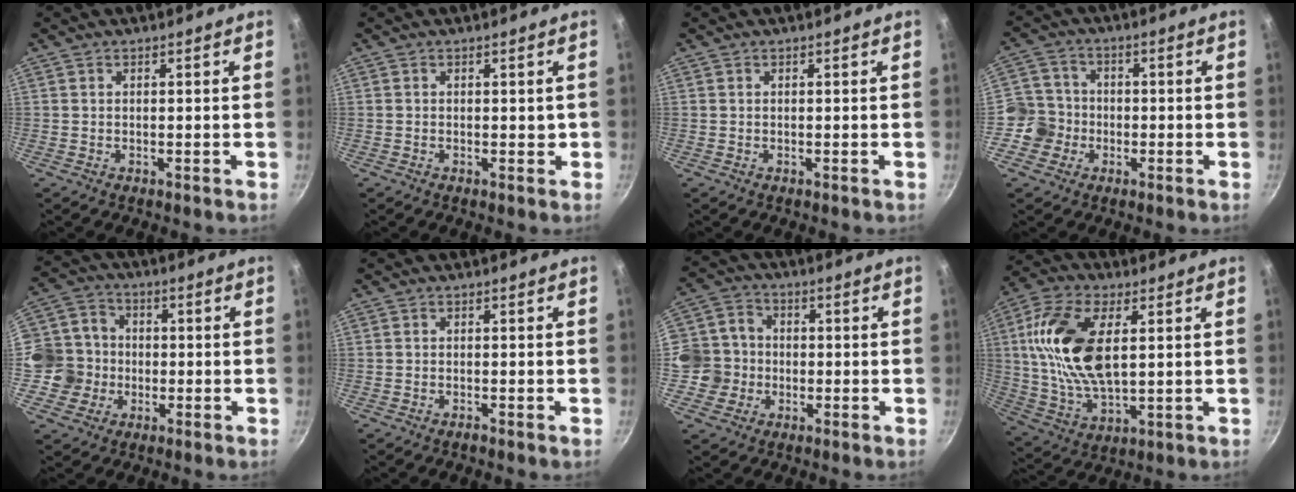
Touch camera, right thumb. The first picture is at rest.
{"total": 1.2, "force": [-0.1, 0.8, 0.9], "torque": [-0.002, 0.002, -0.002]}
{"total": 0.0}
{"total": 6.5, "force": [-2.0, 6.1, 1.1], "torque": [0.018, 0.024, -0.052]}
{"total": 10.3, "force": [-1.8, 9.7, 3.0], "torque": [-0.022, 0.030, -0.050]}
{"total": 0.6, "force": [-0.5, 0.0, 0.3], "torque": [-0.012, 0.005, -0.010]}
{"total": 8.4, "force": [-1.5, 7.9, 2.6], "torque": [-0.008, 0.024, -0.045]}
{"total": 17.6, "force": [3.5, 9.0, 14.7], "torque": [-0.283, -0.002, 0.066]}